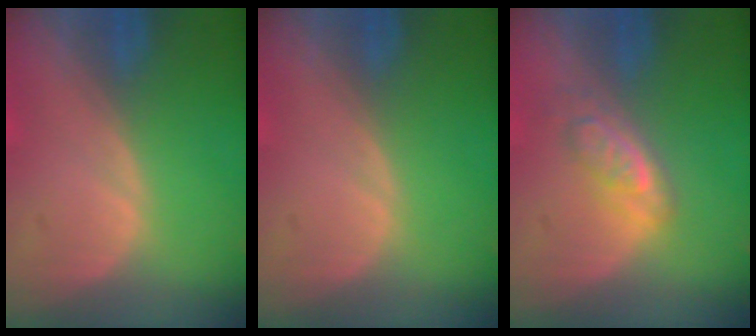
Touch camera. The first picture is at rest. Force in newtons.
{"total": 0.0}
{"total": 4.8, "press": 4.5, "slide": 1.5}